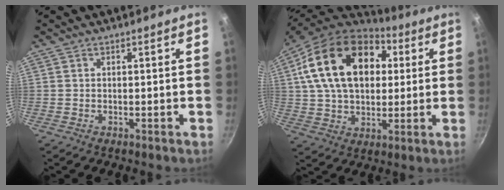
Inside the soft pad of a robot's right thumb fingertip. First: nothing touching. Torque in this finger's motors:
{"motor_torque": [0.32, 3.97, 0.91, -0.06, 0.37]}